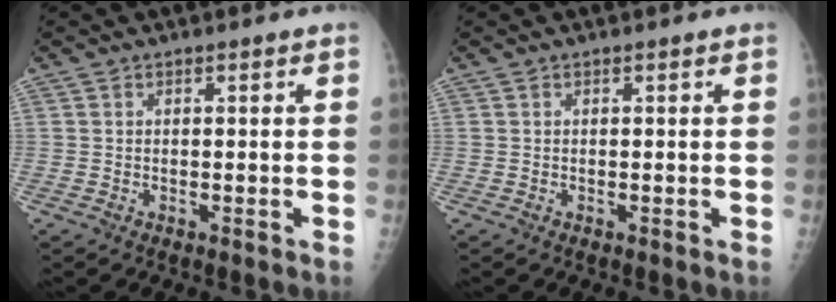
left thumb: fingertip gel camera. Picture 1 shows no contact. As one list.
[{"total": 0.0}]